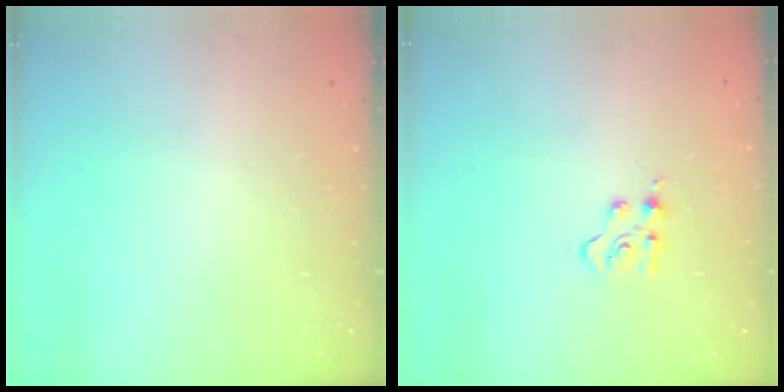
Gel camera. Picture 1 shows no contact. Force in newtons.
{"total": 5.5, "press": 5.5, "slide": 0.6}